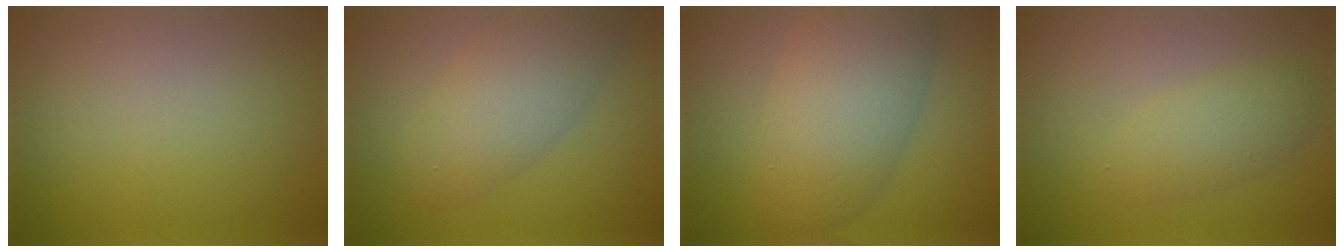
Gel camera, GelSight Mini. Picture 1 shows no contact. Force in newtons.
{"total": 5.1, "press": 5.1, "slide": 0.3}
{"total": 7.9, "press": 7.9, "slide": 0.1}
{"total": 2.8, "press": 2.8, "slide": 0.1}